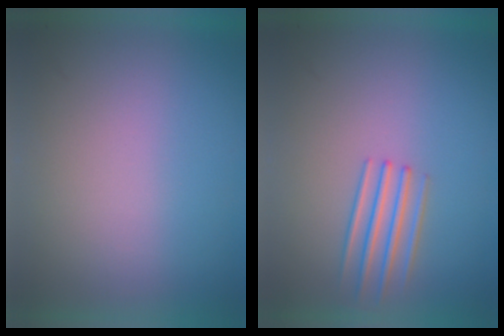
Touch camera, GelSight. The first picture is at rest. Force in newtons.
{"total": 2.1}